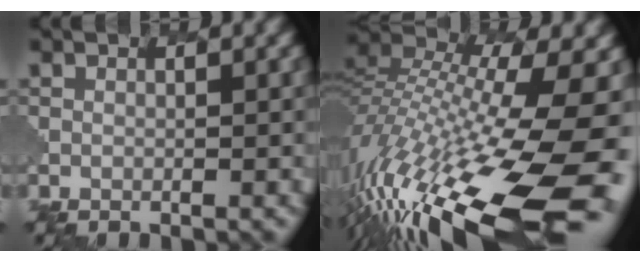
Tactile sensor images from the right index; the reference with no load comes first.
{"total": 17.2, "force": [-6.0, 5.8, 15.0], "torque": [-0.318, -0.011, -0.101]}